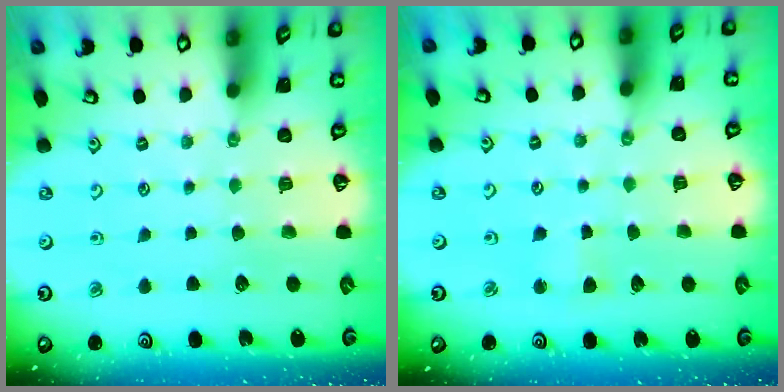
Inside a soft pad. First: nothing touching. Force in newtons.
{"total": 2.9, "press": 2.9, "slide": 0.3}